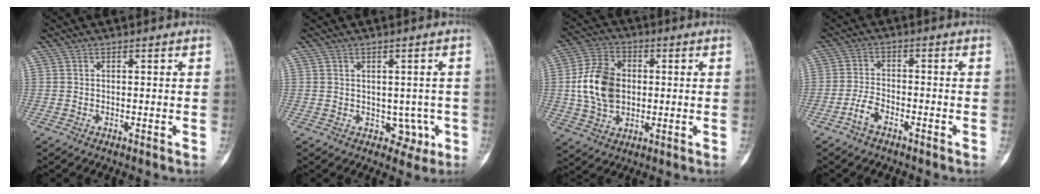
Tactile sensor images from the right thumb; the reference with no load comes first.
{"total": 3.9, "force": [-0.5, 3.3, 2.1], "torque": [0.002, 0.003, 0.001]}
{"total": 12.7, "force": [0.3, 9.0, 9.0], "torque": [-0.153, 0.010, 0.006]}
{"total": 4.0, "force": [-2.6, 1.9, 2.4], "torque": [-0.050, 0.020, -0.052]}